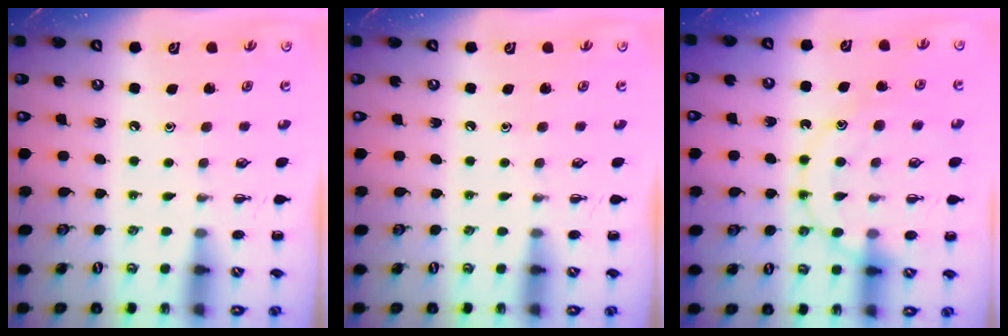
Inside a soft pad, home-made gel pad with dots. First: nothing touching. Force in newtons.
{"total": 0.0}
{"total": 14.5, "press": 14.4, "slide": 1.3}